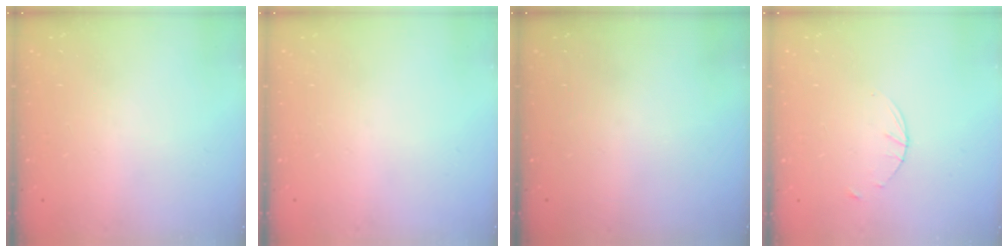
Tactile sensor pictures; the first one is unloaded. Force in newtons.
{"total": 0.0}
{"total": 0.0}
{"total": 1.6, "press": 1.6, "slide": 0.2}